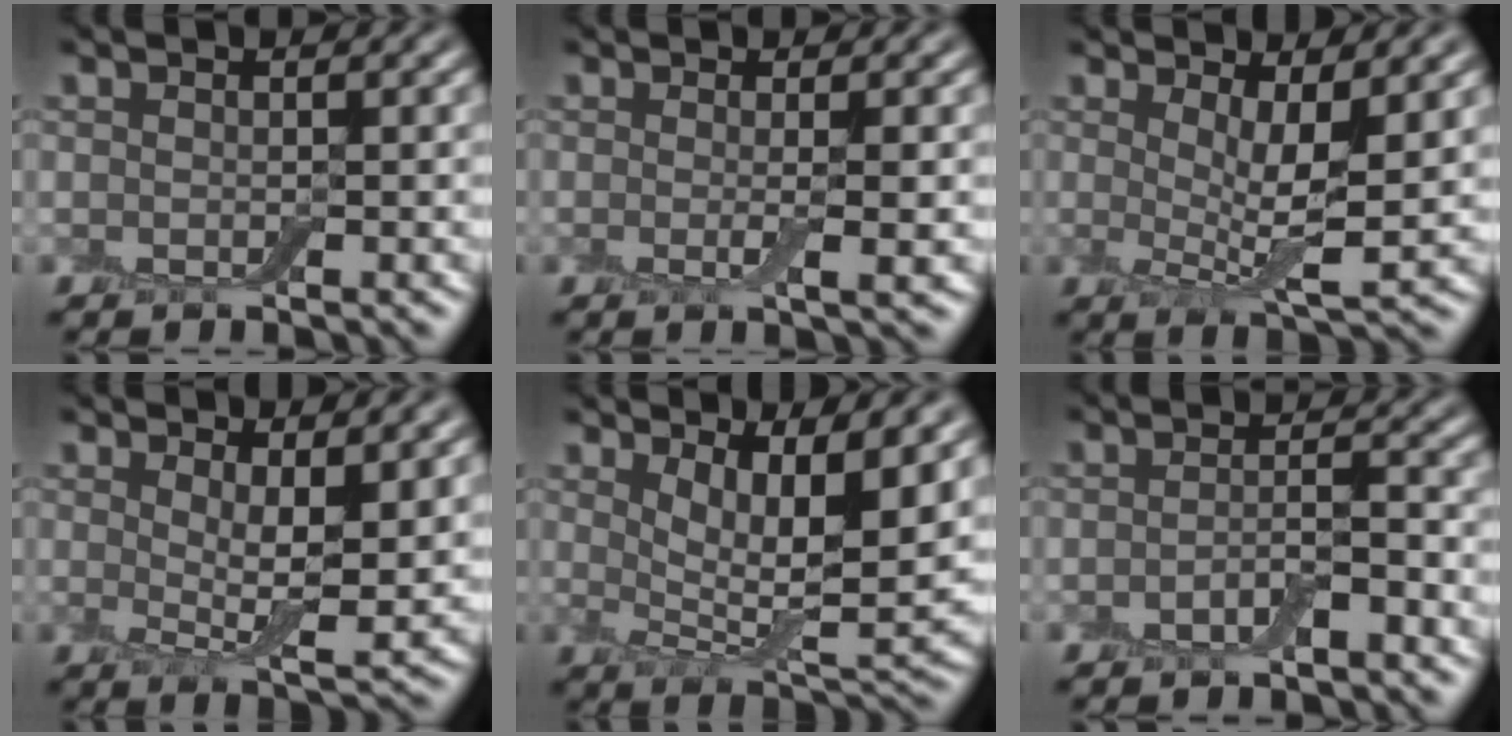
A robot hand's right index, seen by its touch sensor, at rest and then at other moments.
{"total": 2.2, "force": [-0.1, 0.3, 2.1], "torque": [-0.038, -0.007, -0.006]}
{"total": 4.7, "force": [1.5, 1.2, 4.3], "torque": [-0.070, -0.013, 0.024]}
{"total": 4.4, "force": [1.7, 1.2, 3.9], "torque": [-0.065, -0.017, 0.031]}
{"total": 7.7, "force": [3.3, 2.5, 6.5], "torque": [-0.113, -0.015, 0.063]}
{"total": 2.3, "force": [-1.2, 0.7, 1.9], "torque": [-0.035, 0.006, -0.025]}